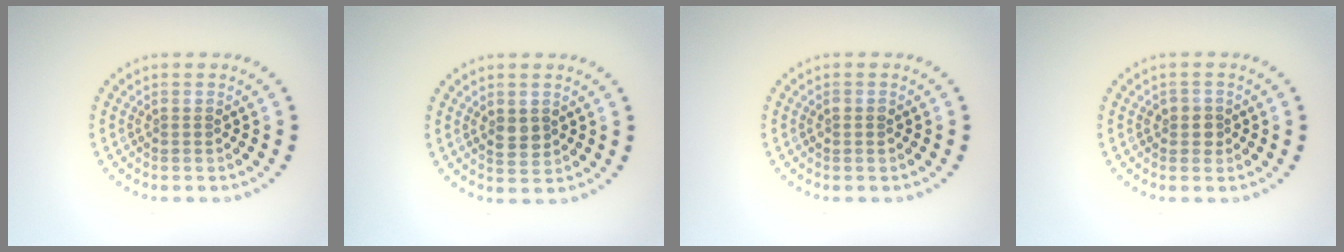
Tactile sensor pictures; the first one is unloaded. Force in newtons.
{"total": 1.7, "press": 1.7, "slide": 0.1}
{"total": 1.0, "press": 0.9, "slide": 0.2}
{"total": 1.5, "press": 1.3, "slide": 0.8}